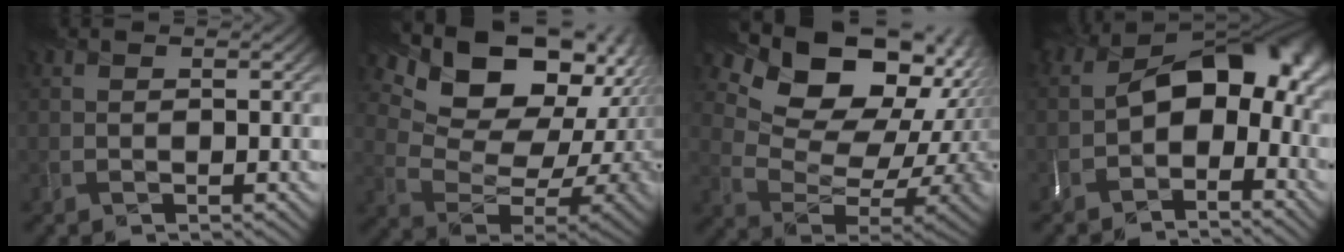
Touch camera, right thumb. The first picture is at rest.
{"total": 18.9, "force": [10.7, 10.6, 11.4], "torque": [-0.211, 0.040, 0.177]}
{"total": 19.5, "force": [10.1, 11.9, 11.7], "torque": [-0.189, 0.041, 0.180]}
{"total": 12.0, "force": [-2.0, 8.3, 8.4], "torque": [-0.102, -0.001, -0.043]}